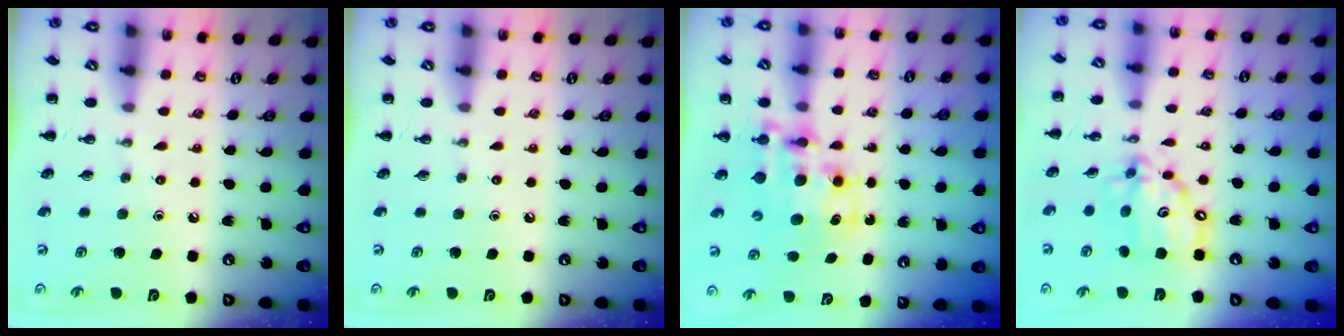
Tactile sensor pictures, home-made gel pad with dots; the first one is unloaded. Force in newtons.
{"total": 0.0}
{"total": 9.2, "press": 8.9, "slide": 2.3}
{"total": 13.3, "press": 12.9, "slide": 3.4}